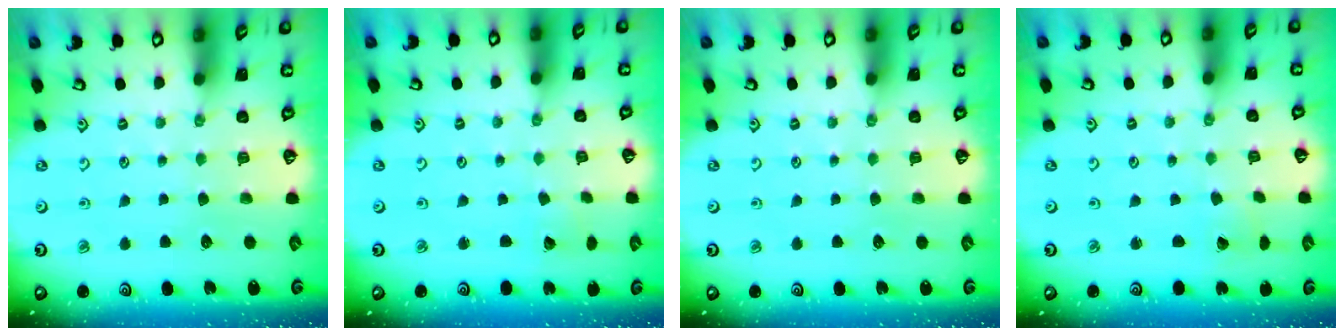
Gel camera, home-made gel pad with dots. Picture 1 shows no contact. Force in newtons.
{"total": 2.2, "press": 2.2, "slide": 0.2}
{"total": 0.0}
{"total": 1.5, "press": 1.5, "slide": 0.0}